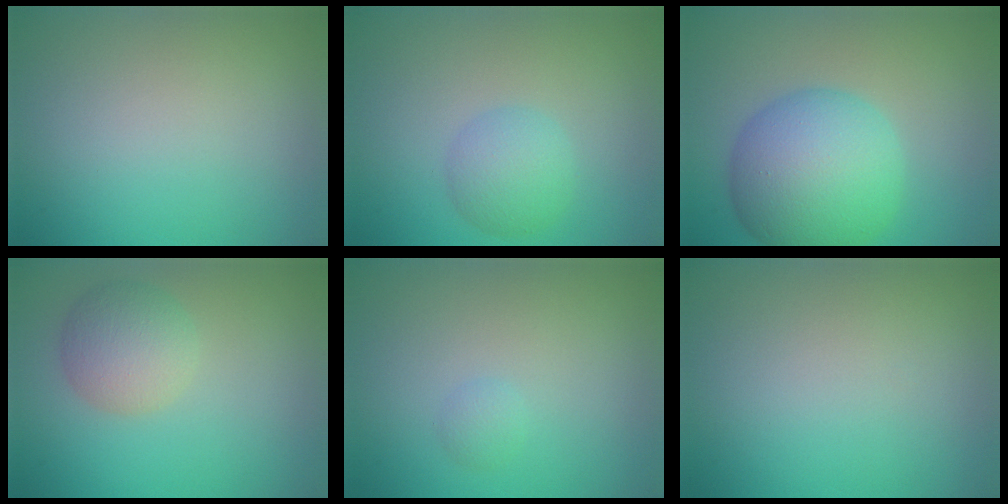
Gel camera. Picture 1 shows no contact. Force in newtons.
{"total": 3.2, "press": 3.2, "slide": 0.0}
{"total": 10.0, "press": 10.0, "slide": 0.1}
{"total": 3.7, "press": 3.7, "slide": 0.1}
{"total": 0.9, "press": 0.9, "slide": 0.0}
{"total": 0.0}